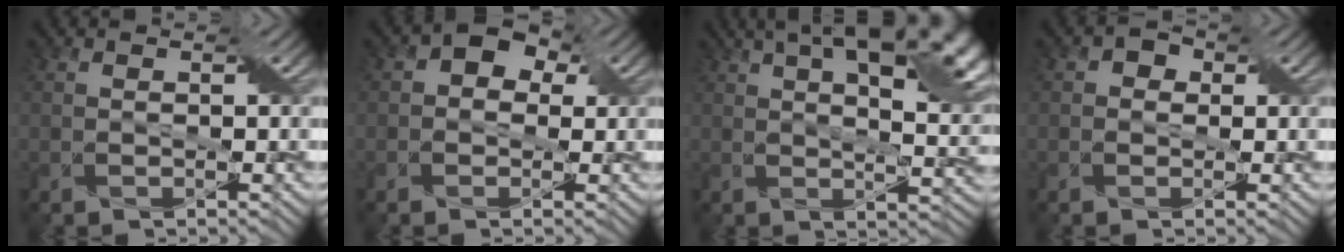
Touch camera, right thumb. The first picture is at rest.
{"total": 5.0, "force": [1.3, 4.0, 2.7], "torque": [-0.041, 0.013, -0.004]}
{"total": 15.1, "force": [6.6, 6.3, 12.1], "torque": [-0.173, 0.017, 0.087]}
{"total": 2.1, "force": [0.2, 2.0, 0.6], "torque": [-0.011, 0.004, -0.004]}